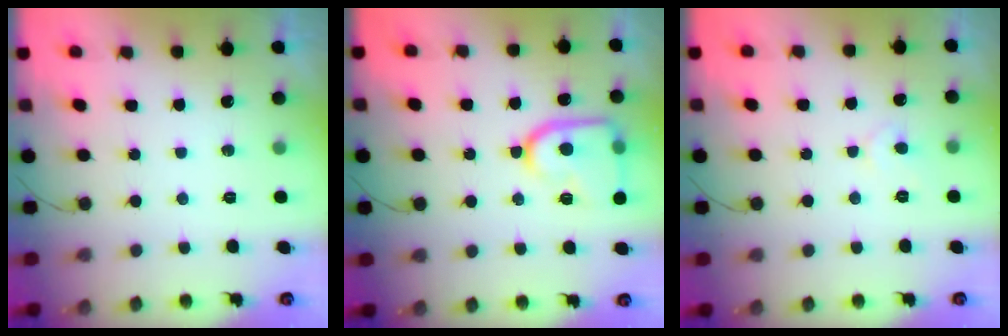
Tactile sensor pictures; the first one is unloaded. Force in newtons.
{"total": 16.1, "press": 16.0, "slide": 1.4}
{"total": 4.1, "press": 4.1, "slide": 0.6}